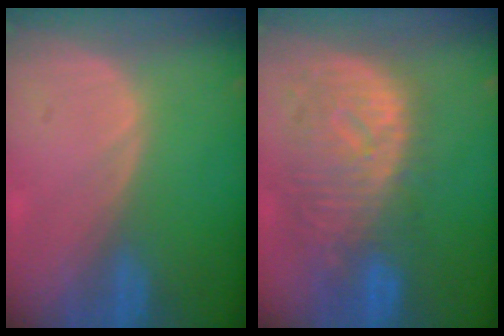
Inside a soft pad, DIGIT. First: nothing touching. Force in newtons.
{"total": 10.8, "press": 9.6, "slide": 4.9}